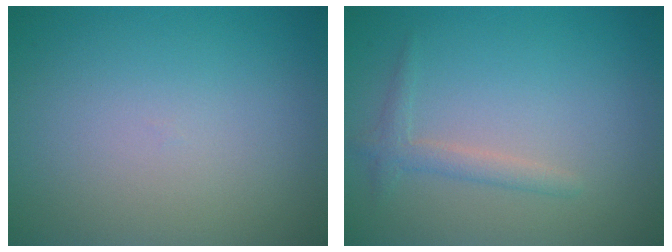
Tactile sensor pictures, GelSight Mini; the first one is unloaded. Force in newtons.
{"total": 1.6, "press": 1.6, "slide": 0.1}